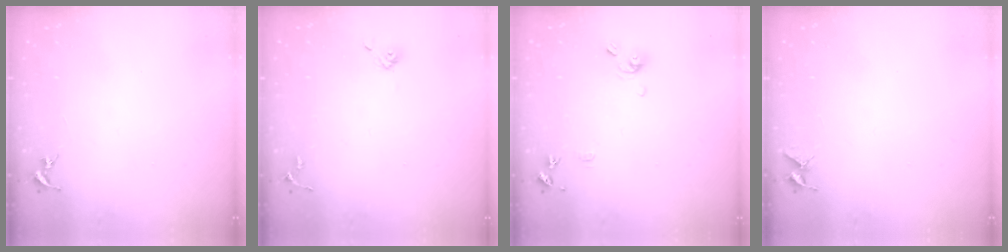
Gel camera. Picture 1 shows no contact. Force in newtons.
{"total": 3.9, "press": 3.6, "slide": 1.5}
{"total": 9.4, "press": 9.4, "slide": 0.9}
{"total": 4.0, "press": 4.0, "slide": 0.3}